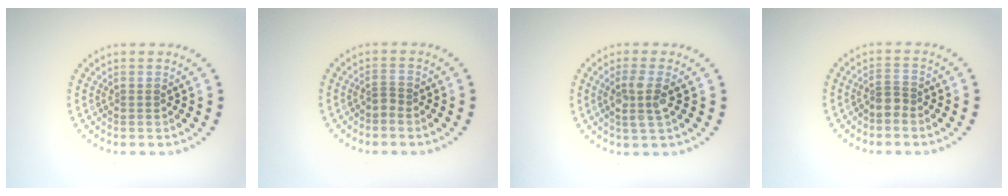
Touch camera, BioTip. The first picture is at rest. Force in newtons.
{"total": 0.7, "press": 0.4, "slide": 0.6}
{"total": 2.5, "press": 2.1, "slide": 1.3}
{"total": 1.3, "press": 0.9, "slide": 0.9}